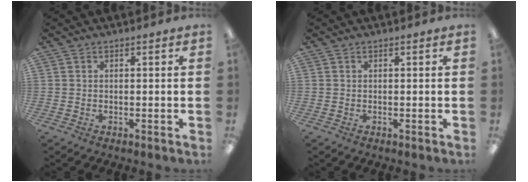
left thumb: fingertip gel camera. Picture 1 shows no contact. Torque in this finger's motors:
{"motor_torque": [-0.18, -0.14, 0.11, -0.11, 0.00]}